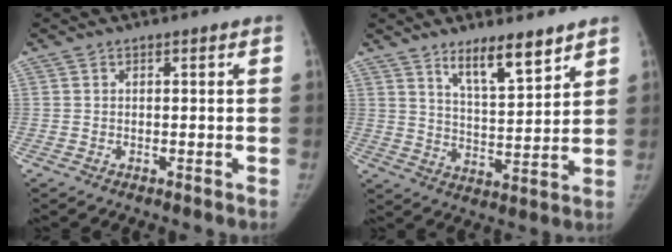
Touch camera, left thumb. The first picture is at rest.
{"total": 9.6, "force": [6.9, 2.4, 6.3], "torque": [-0.091, -0.053, 0.123]}